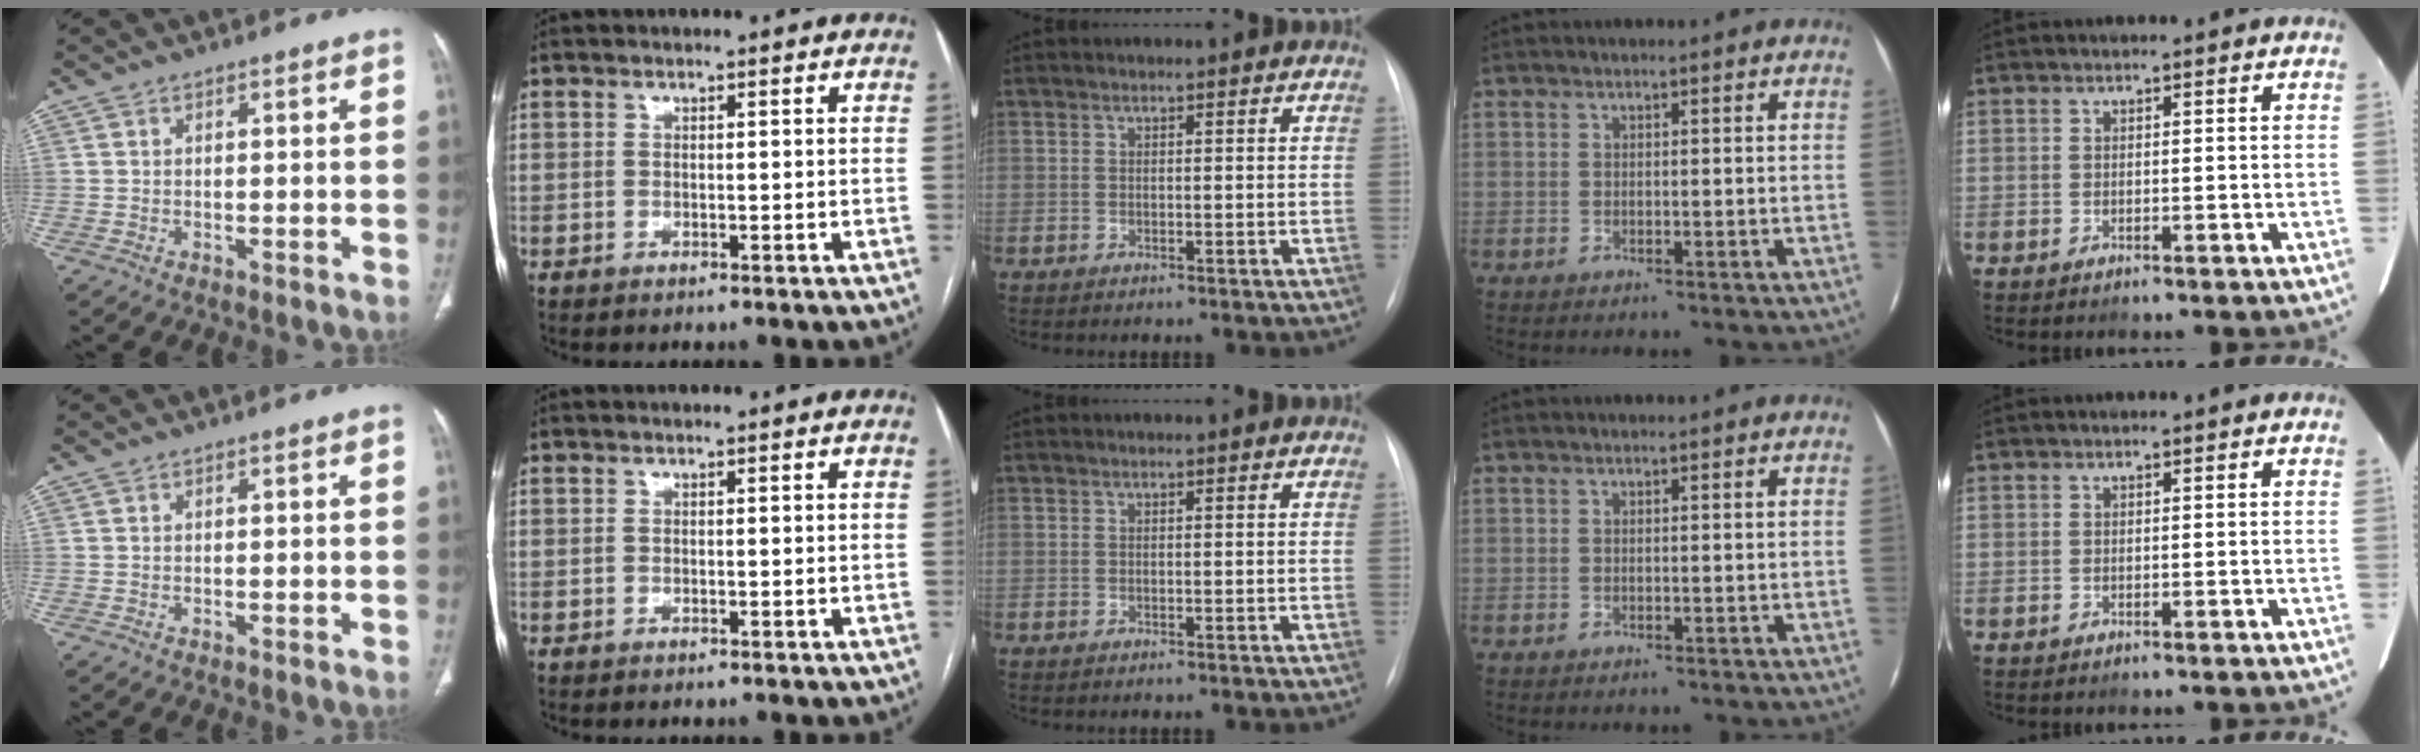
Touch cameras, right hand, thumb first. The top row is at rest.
{}